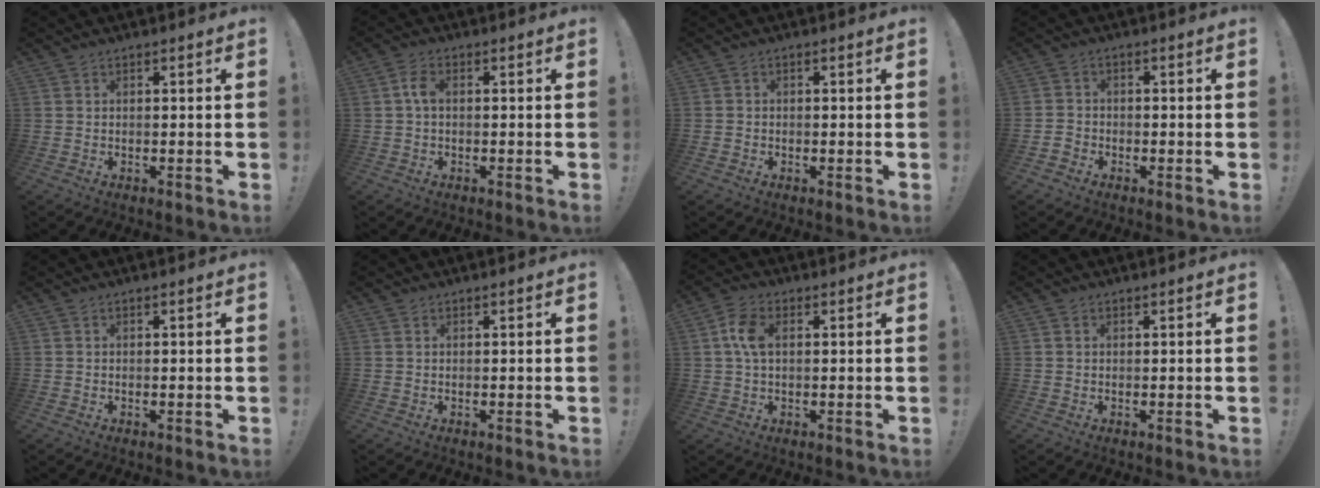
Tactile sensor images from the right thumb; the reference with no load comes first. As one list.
[{"total": 3.6, "force": [0.2, 2.0, 3.0], "torque": [-0.049, 0.008, 0.002]}, {"total": 1.1, "force": [-0.7, 0.8, 0.1], "torque": [-0.006, 0.006, -0.012]}, {"total": 2.6, "force": [-1.9, 1.7, 0.5], "torque": [-0.009, 0.011, -0.033]}, {"total": 0.0}, {"total": 0.0}, {"total": 7.1, "force": [1.2, 4.2, 5.6], "torque": [-0.103, 0.002, 0.020]}, {"total": 0.0}]